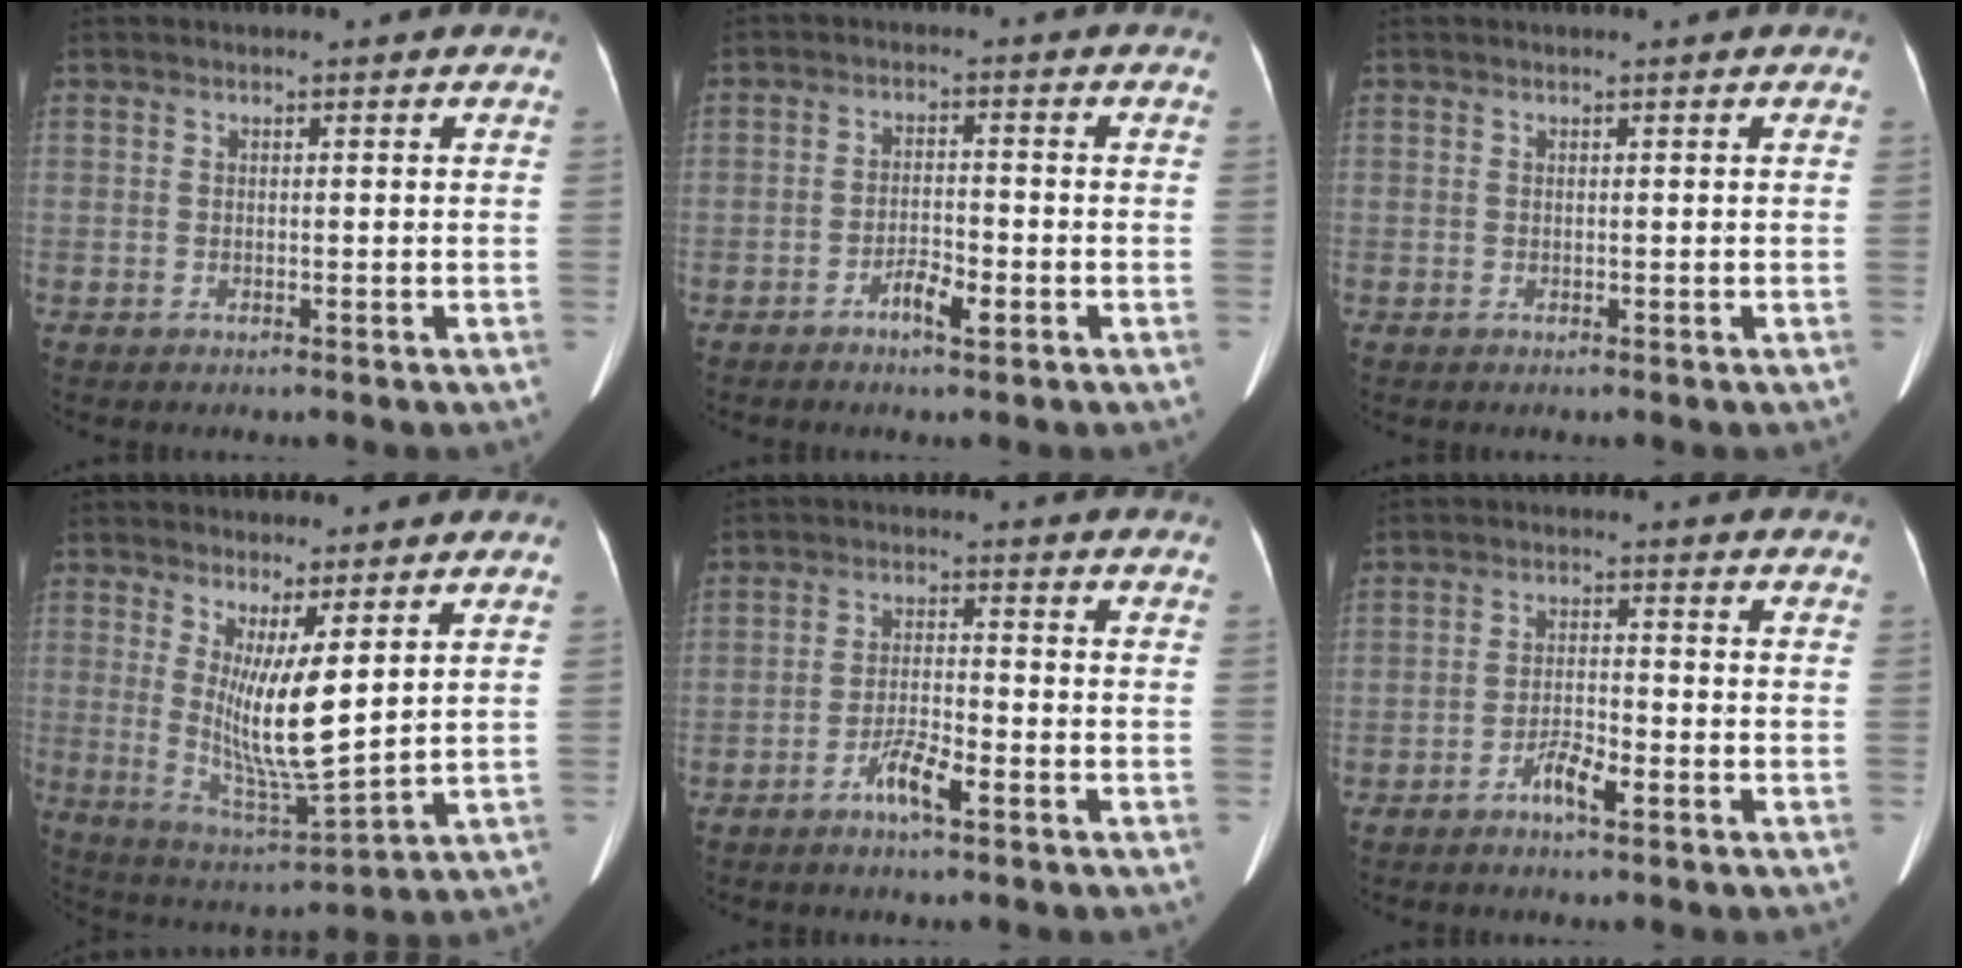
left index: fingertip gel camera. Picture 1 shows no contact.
{"total": 3.5, "force": [-2.1, 0.9, 2.7], "torque": [-0.048, 0.004, -0.036]}
{"total": 0.0}
{"total": 9.5, "force": [2.5, 0.7, 9.1], "torque": [-0.180, -0.037, 0.054]}
{"total": 4.4, "force": [-2.8, 0.5, 3.4], "torque": [-0.067, 0.002, -0.053]}
{"total": 3.7, "force": [-2.4, 0.6, 2.8], "torque": [-0.052, 0.004, -0.044]}